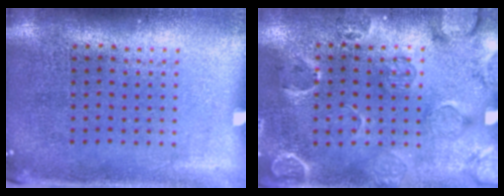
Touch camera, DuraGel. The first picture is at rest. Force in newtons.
{"total": 2.7, "press": 1.8, "slide": 2.0}